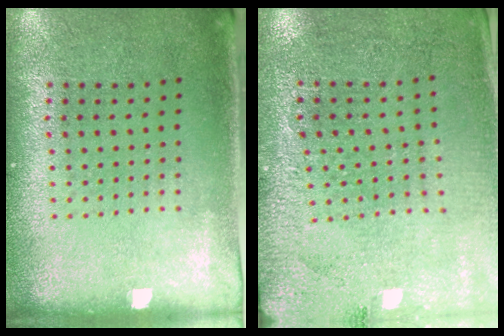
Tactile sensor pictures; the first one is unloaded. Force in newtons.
{"total": 2.8, "press": 2.8, "slide": 0.3}